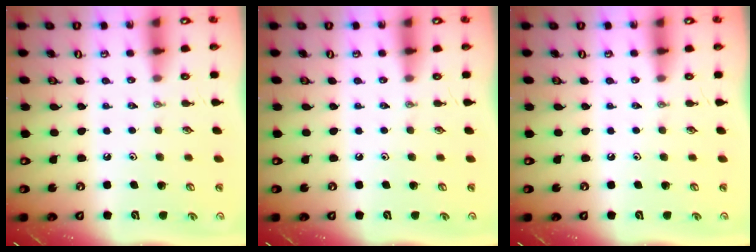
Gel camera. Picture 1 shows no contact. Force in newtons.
{"total": 0.0}
{"total": 0.0}